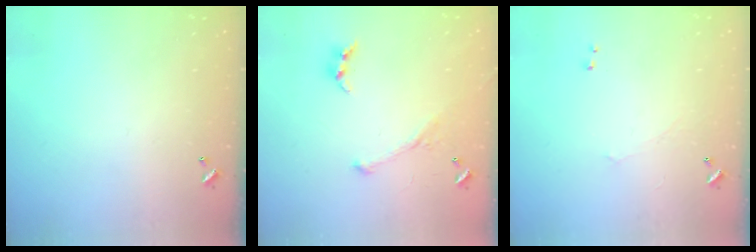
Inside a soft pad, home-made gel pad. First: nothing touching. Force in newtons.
{"total": 2.8, "press": 2.6, "slide": 1.0}
{"total": 0.7, "press": 0.1, "slide": 0.7}